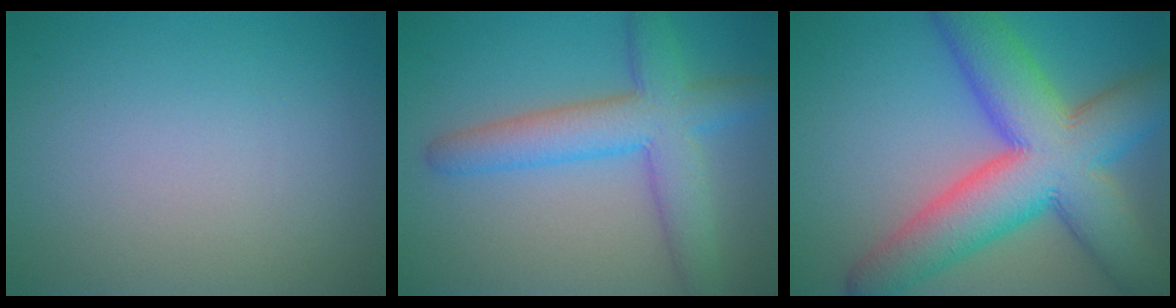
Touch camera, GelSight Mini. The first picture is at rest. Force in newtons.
{"total": 6.3, "press": 6.3, "slide": 0.3}
{"total": 12.6, "press": 12.6, "slide": 0.5}